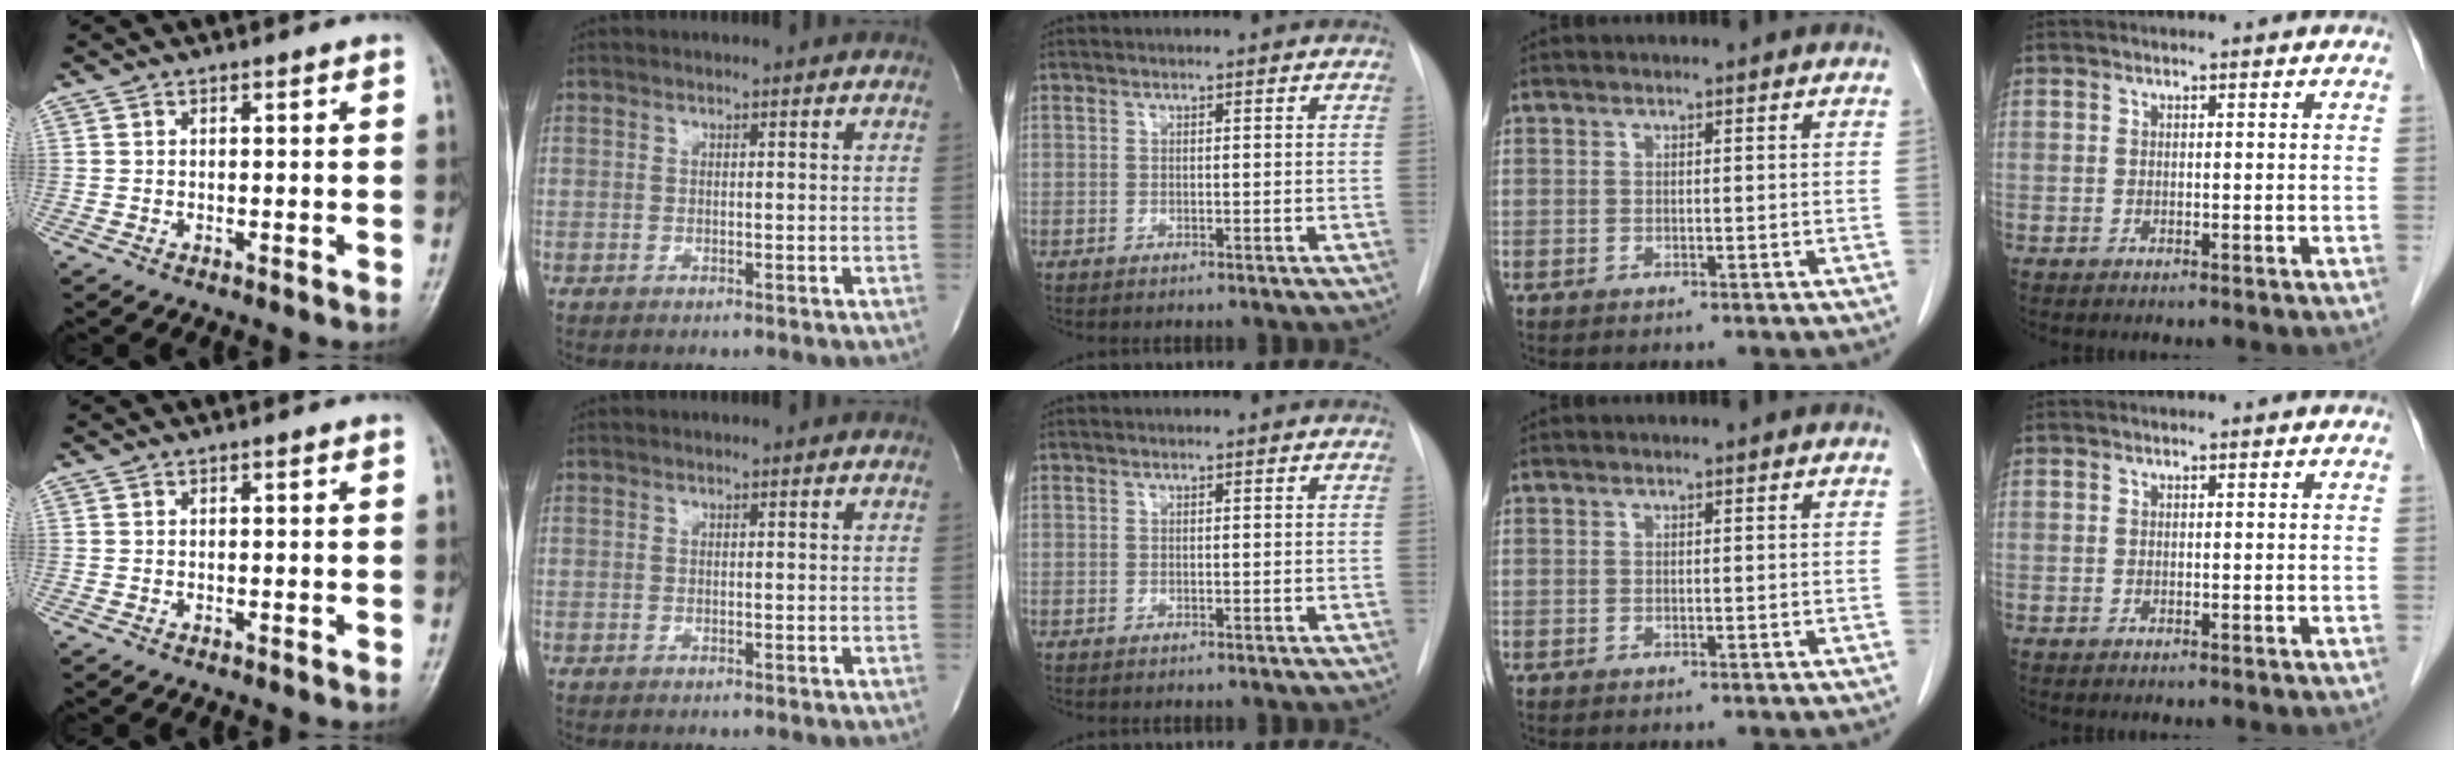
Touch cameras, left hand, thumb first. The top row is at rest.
{}